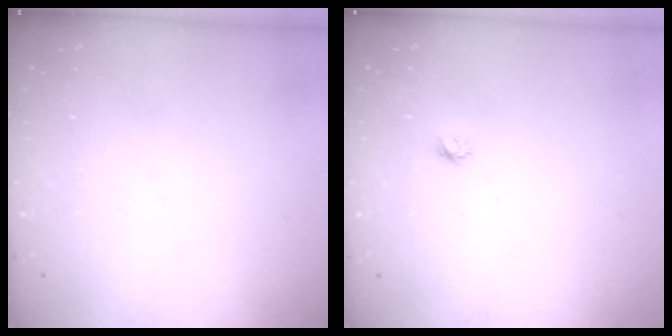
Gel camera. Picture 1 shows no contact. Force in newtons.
{"total": 3.4, "press": 3.4, "slide": 0.3}